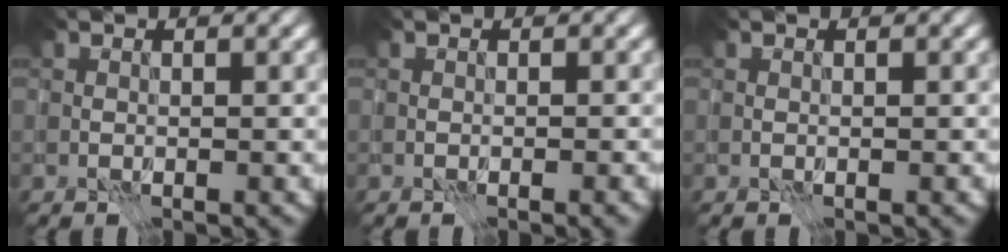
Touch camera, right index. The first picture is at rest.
{"total": 0.9, "force": [-0.5, 0.1, 0.8], "torque": [-0.010, 0.001, -0.008]}
{"total": 0.0}